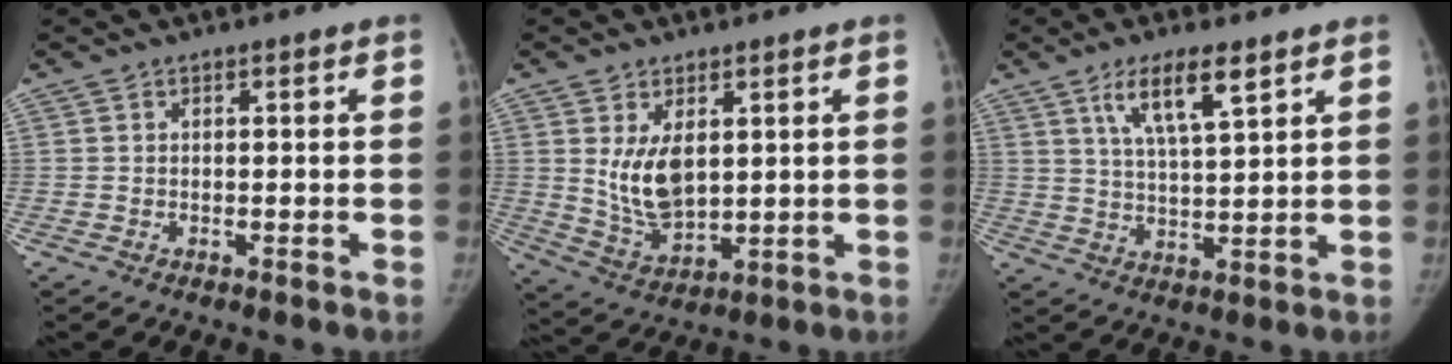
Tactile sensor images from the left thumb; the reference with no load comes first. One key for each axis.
{"total": 8.8, "fx": 2.2, "fy": 5.1, "fz": 6.9, "tx": -0.111, "ty": -0.022, "tz": 0.058}
{"total": 8.6, "fx": 4.9, "fy": 2.0, "fz": 6.8, "tx": -0.119, "ty": -0.025, "tz": 0.094}